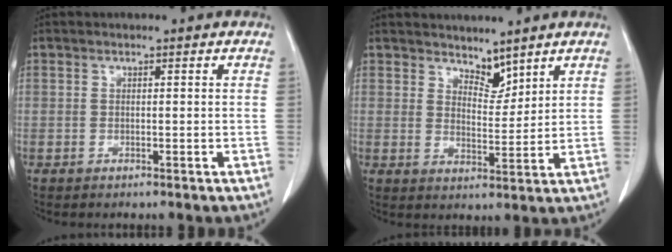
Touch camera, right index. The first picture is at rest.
{"total": 4.0, "force": [3.6, 1.5, 1.0], "torque": [-0.011, -0.003, 0.067]}